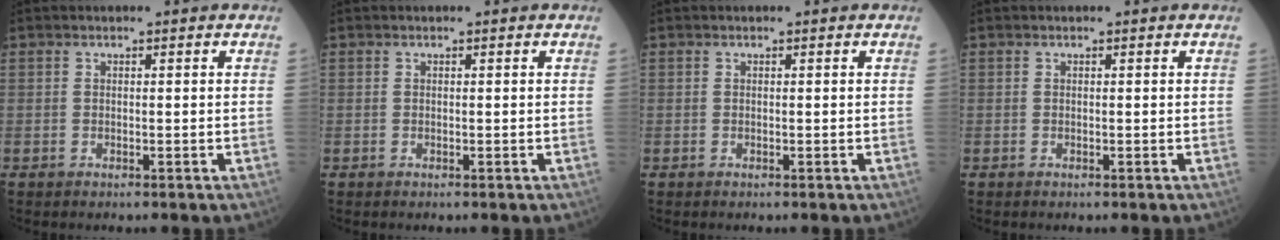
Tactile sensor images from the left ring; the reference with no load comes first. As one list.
[{"total": 0.0}, {"total": 0.0}, {"total": 0.0}]